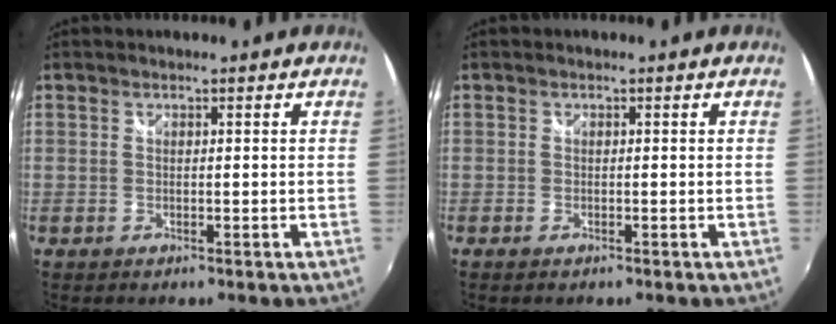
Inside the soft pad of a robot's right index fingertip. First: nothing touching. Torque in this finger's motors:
{"motor_torque": [0.02, 0.02, 0.07, 0.01]}